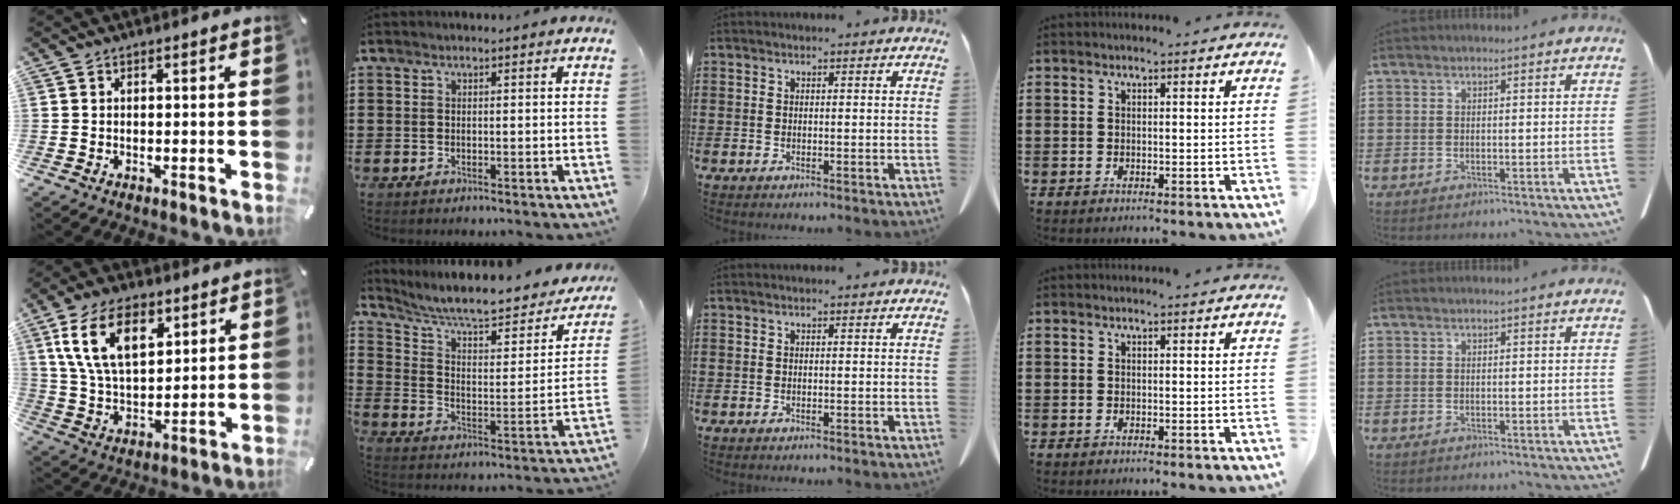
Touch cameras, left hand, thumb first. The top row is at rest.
{"thumb": {"total": 14.7, "force": [7.2, 8.3, 9.7], "torque": [-0.212, -0.012, 0.126]}, "index": {"total": 8.5, "force": [7.1, 1.2, 4.4], "torque": [-0.106, -0.047, 0.119]}}